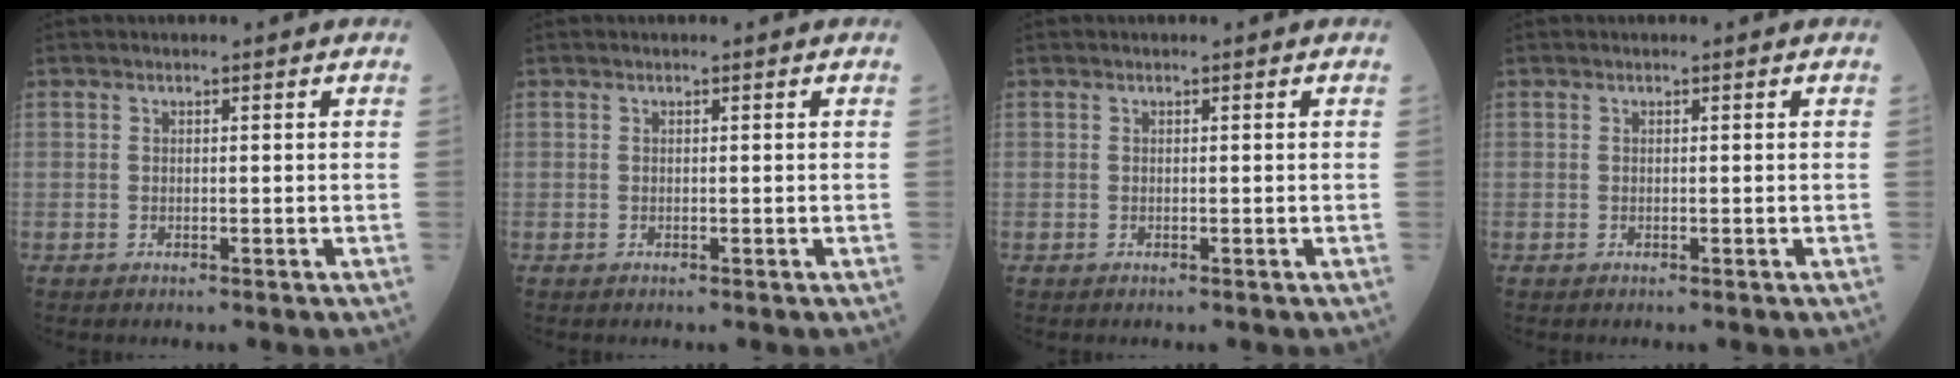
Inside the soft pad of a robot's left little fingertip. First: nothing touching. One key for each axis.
{"total": 0.0}
{"total": 0.0}
{"total": 0.0}